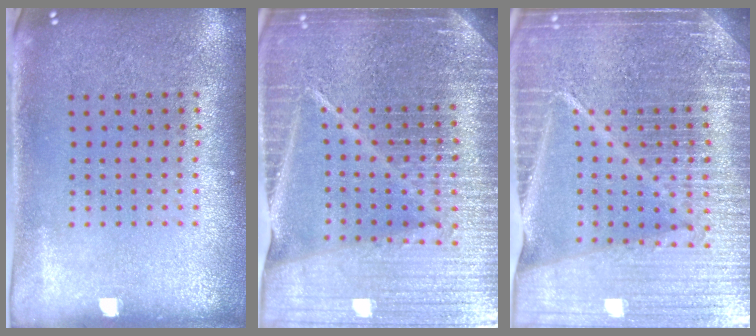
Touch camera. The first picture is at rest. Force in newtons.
{"total": 6.2, "press": 5.4, "slide": 3.1}
{"total": 6.7, "press": 5.8, "slide": 3.4}